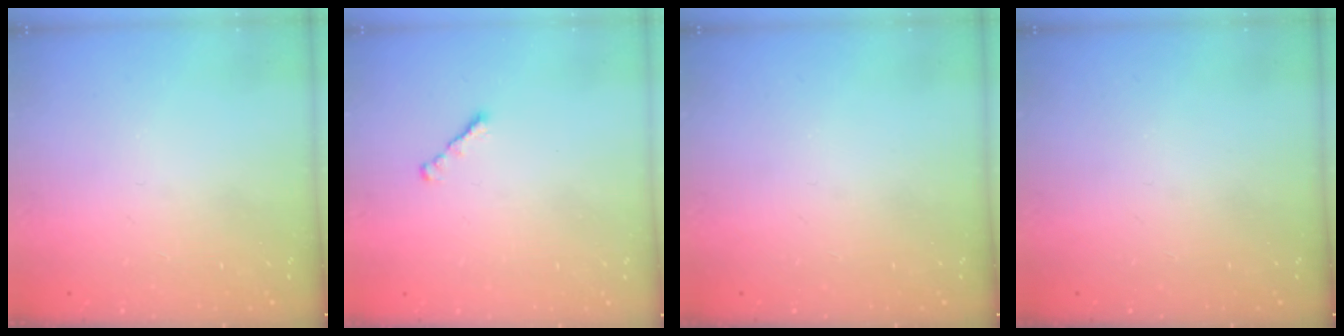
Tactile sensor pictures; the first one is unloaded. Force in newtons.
{"total": 1.3, "press": 1.2, "slide": 0.5}
{"total": 0.0}
{"total": 0.0}